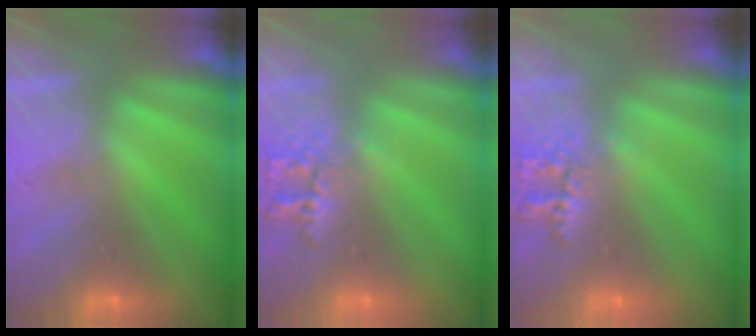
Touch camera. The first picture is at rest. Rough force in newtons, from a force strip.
{"total": 2.3}
{"total": 2.3}